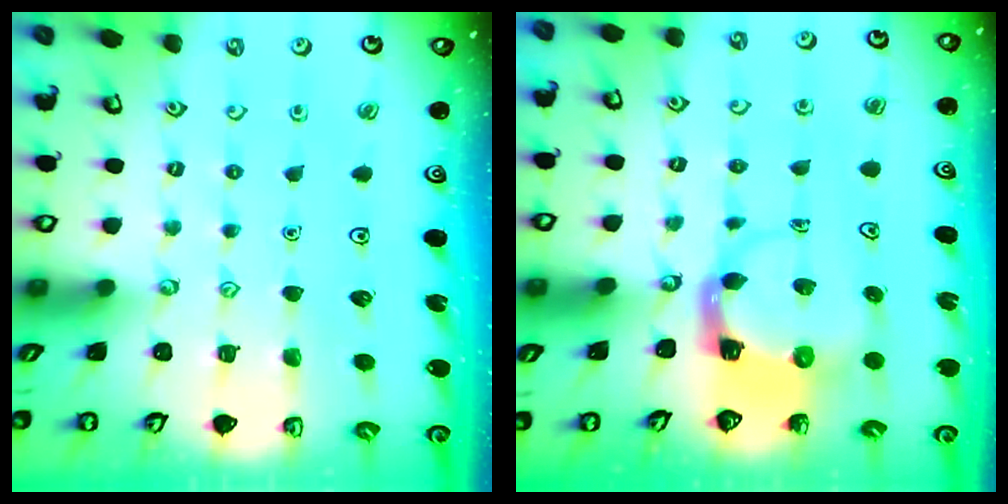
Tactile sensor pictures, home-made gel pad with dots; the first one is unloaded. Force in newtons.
{"total": 4.2, "press": 4.2, "slide": 0.6}